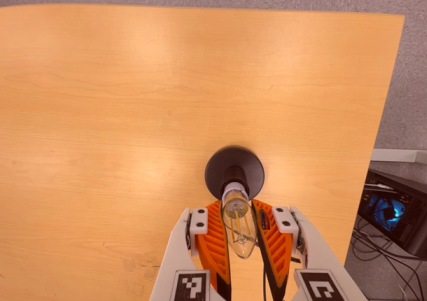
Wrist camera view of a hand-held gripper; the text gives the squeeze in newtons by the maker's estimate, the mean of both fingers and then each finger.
{"total": 19.0, "left": 21.0, "right": 17.1}